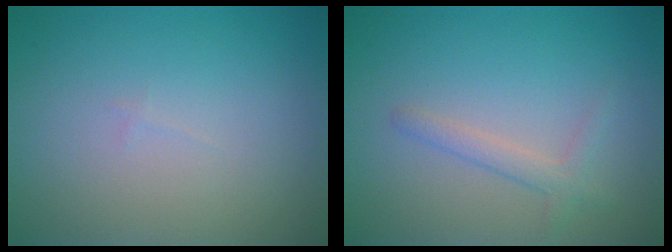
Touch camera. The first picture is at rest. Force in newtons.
{"total": 1.7, "press": 1.7, "slide": 0.1}